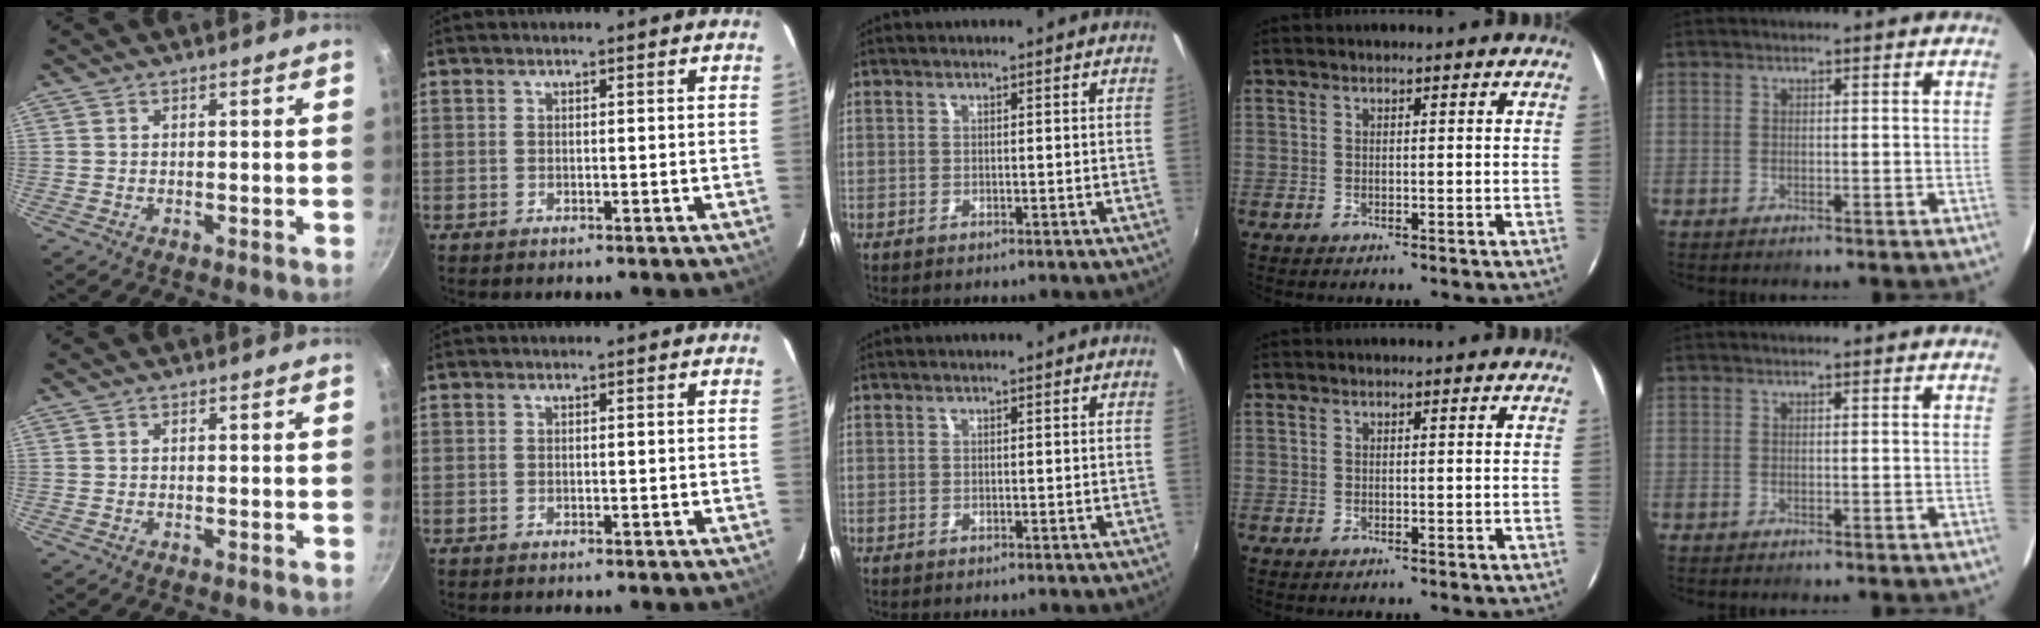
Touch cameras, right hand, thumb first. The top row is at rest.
{}